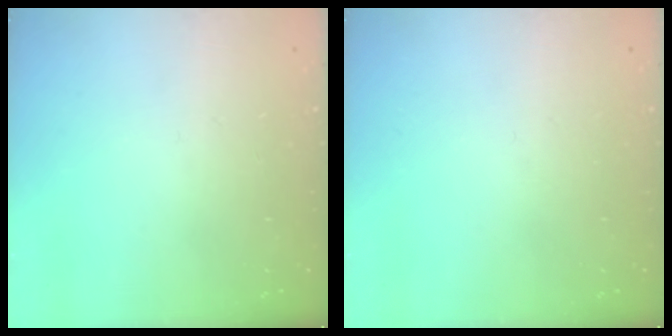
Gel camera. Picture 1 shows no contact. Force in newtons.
{"total": 0.0}